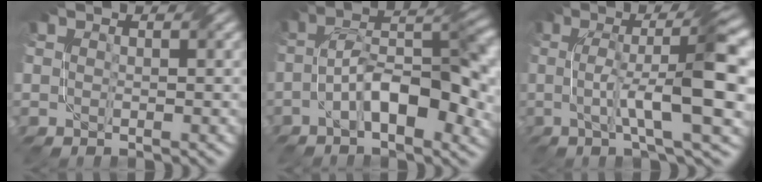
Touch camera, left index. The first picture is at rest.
{"total": 9.6, "force": [-3.1, 3.7, 8.3], "torque": [-0.127, 0.019, -0.055]}
{"total": 9.6, "force": [0.1, 1.7, 9.5], "torque": [-0.139, 0.009, 0.001]}